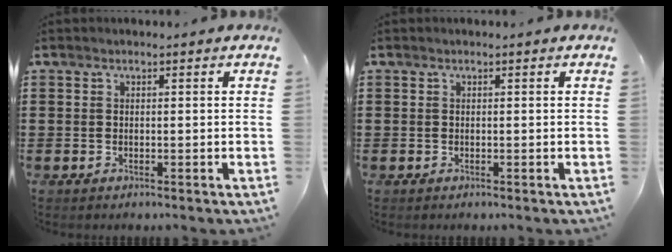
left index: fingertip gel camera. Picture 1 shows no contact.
{"total": 0.0}